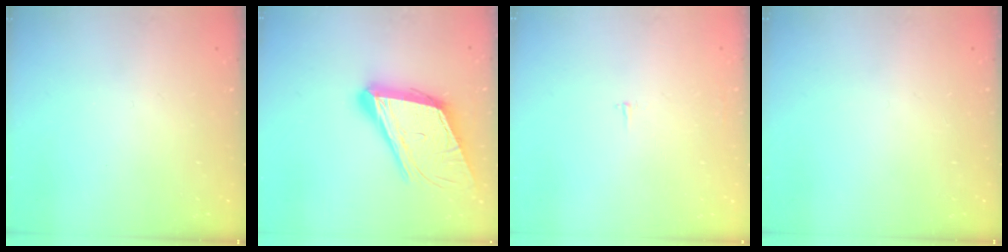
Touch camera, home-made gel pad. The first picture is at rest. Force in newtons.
{"total": 18.6, "press": 18.2, "slide": 3.8}
{"total": 1.8, "press": 1.8, "slide": 0.1}
{"total": 0.0}